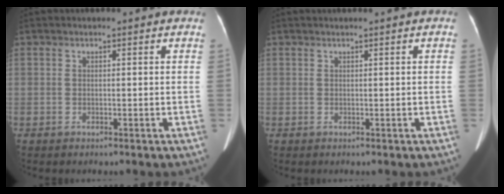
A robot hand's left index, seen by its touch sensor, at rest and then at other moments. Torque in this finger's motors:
{"motor_torque": [0.16, 0.04, 0.04, 0.02]}